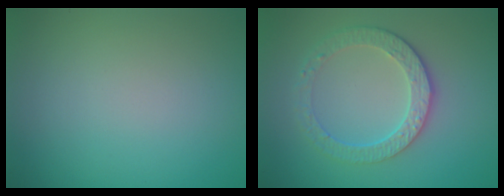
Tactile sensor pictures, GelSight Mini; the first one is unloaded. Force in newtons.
{"total": 3.8, "press": 3.2, "slide": 2.1}